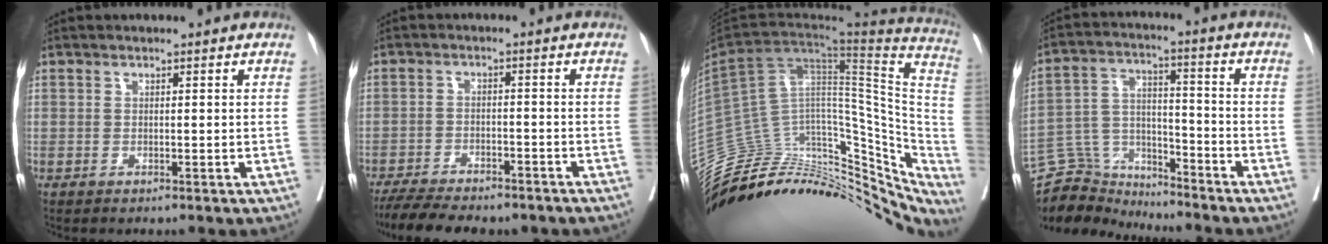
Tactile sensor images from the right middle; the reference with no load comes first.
{"total": 12.3, "force": [-10.5, 3.2, 5.6], "torque": [-0.089, -0.003, -0.149]}
{"total": 36.5, "force": [-28.4, 16.3, 16.2], "torque": [-0.199, 0.057, -0.371]}
{"total": 9.9, "force": [-9.7, 2.3, -0.4], "torque": [0.001, 0.043, -0.181]}